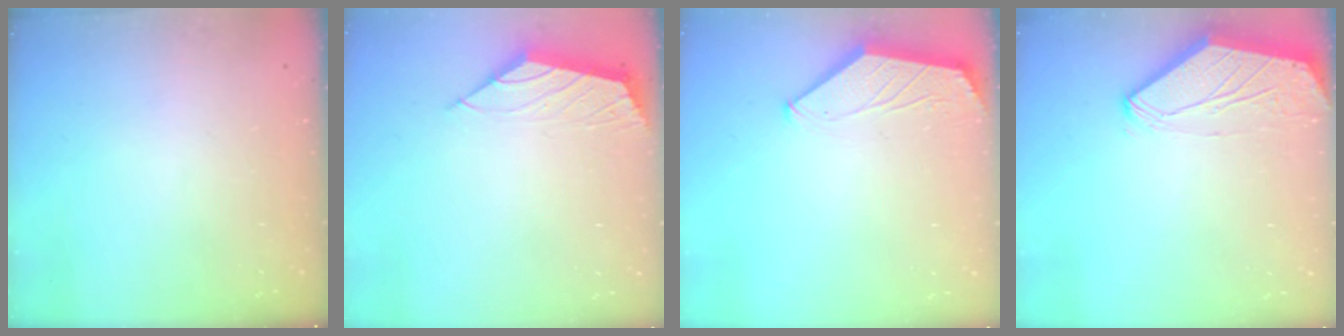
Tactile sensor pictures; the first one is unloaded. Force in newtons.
{"total": 2.2, "press": 2.1, "slide": 0.5}
{"total": 1.5, "press": 1.5, "slide": 0.4}
{"total": 0.0}